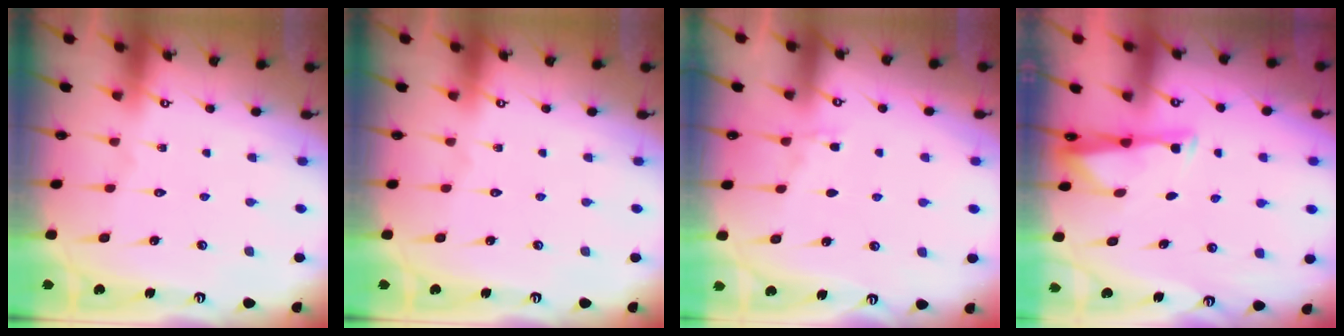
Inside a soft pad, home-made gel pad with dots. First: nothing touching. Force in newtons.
{"total": 0.0}
{"total": 4.2, "press": 4.1, "slide": 0.6}
{"total": 3.1, "press": 3.1, "slide": 0.1}